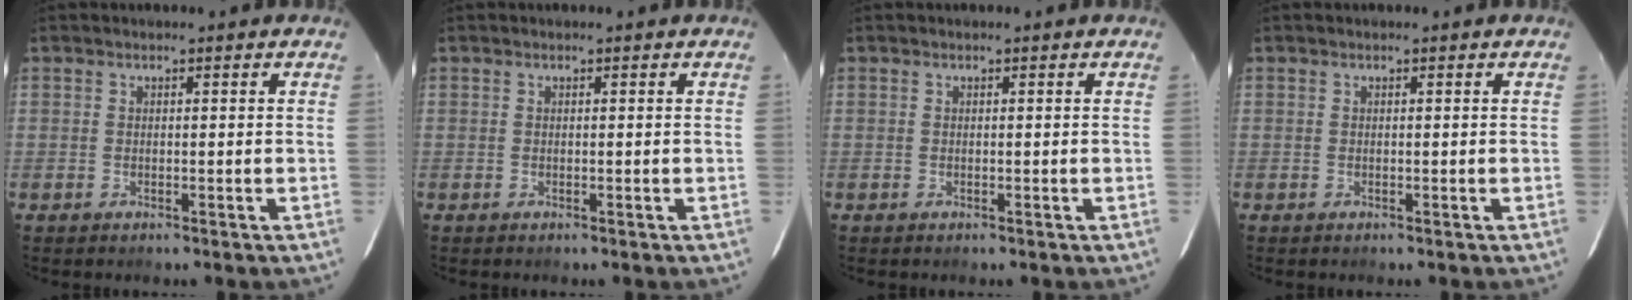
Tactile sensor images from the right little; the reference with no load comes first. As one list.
[{"total": 0.0}, {"total": 0.0}, {"total": 0.0}]